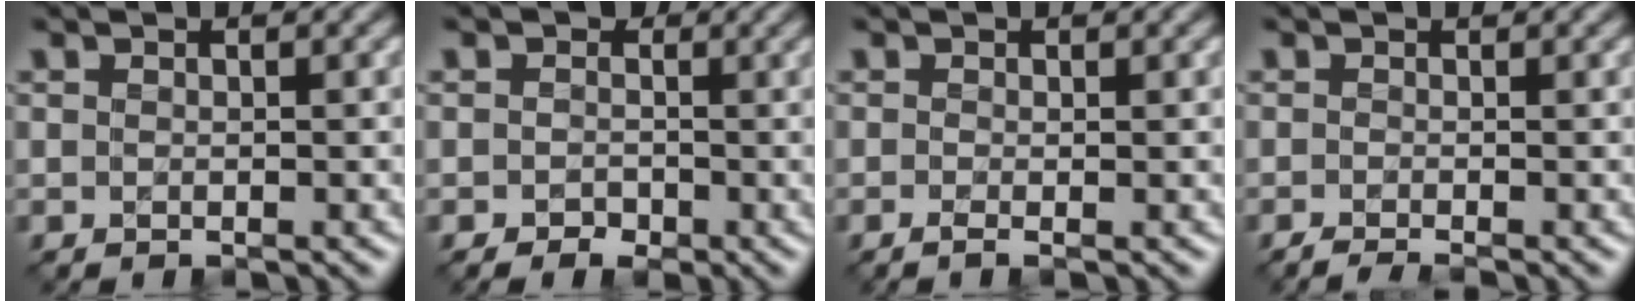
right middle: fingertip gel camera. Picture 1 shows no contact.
{"total": 1.2, "force": [0.0, 1.2, 0.3], "torque": [0.006, 0.008, -0.006]}
{"total": 0.7, "force": [-0.1, 0.2, 0.7], "torque": [-0.011, -0.004, -0.006]}
{"total": 1.3, "force": [-0.9, 0.2, 0.9], "torque": [-0.009, 0.003, -0.024]}